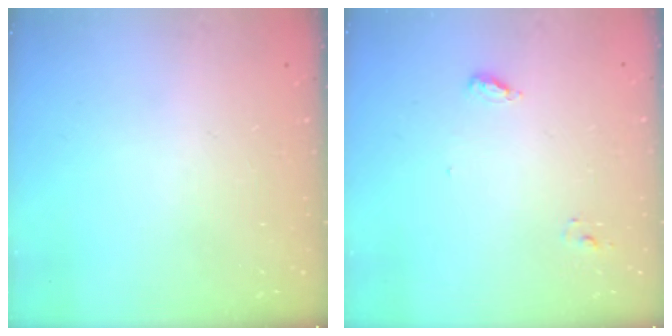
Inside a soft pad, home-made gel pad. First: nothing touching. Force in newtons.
{"total": 5.9, "press": 5.9, "slide": 0.3}